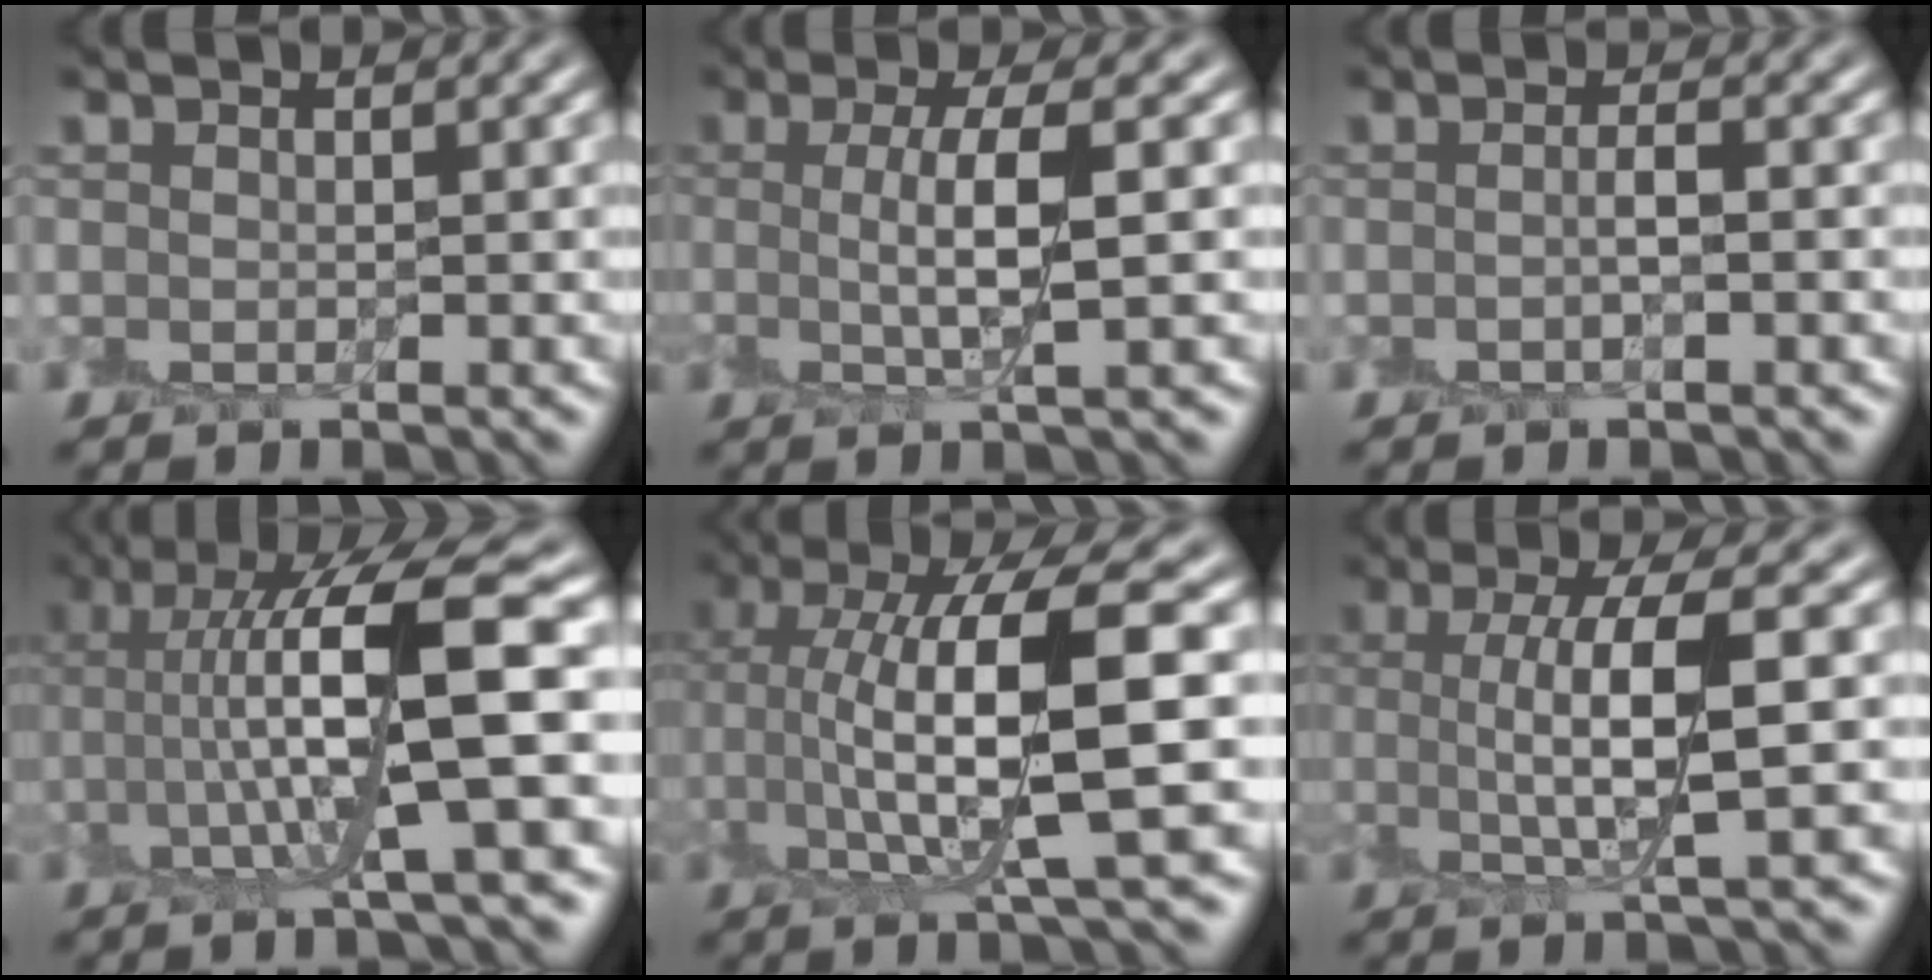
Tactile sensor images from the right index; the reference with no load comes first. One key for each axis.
{"total": 4.3, "fx": 0.2, "fy": 0.9, "fz": 4.2, "tx": -0.084, "ty": 0.000, "tz": 0.004}
{"total": 0.8, "fx": -0.2, "fy": 0.1, "fz": 0.7, "tx": -0.014, "ty": 0.004, "tz": -0.004}
{"total": 10.8, "fx": 1.5, "fy": 2.2, "fz": 10.5, "tx": -0.177, "ty": 0.007, "tz": 0.027}
{"total": 9.9, "fx": 2.0, "fy": 2.1, "fz": 9.5, "tx": -0.165, "ty": 0.006, "tz": 0.043}
{"total": 5.9, "fx": 0.6, "fy": 1.3, "fz": 5.8, "tx": -0.113, "ty": 0.005, "tz": 0.009}